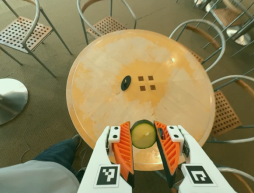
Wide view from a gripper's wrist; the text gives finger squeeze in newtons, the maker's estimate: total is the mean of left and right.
{"total": 8.1, "left": 8.0, "right": 8.2}